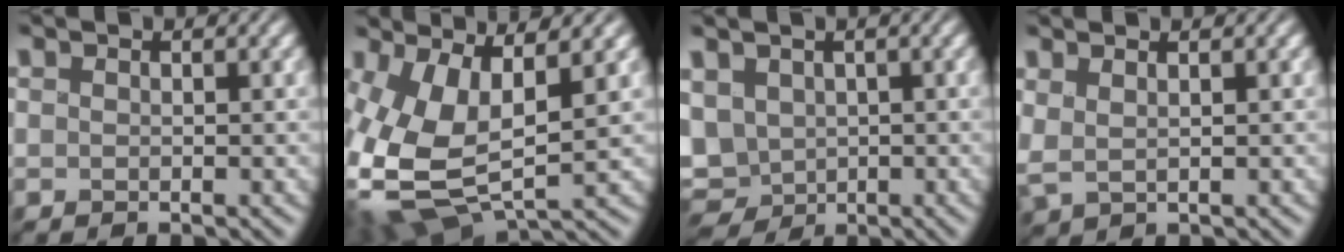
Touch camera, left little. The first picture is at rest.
{"total": 10.7, "force": [0.1, 5.3, 9.3], "torque": [-0.225, -0.021, 0.010]}
{"total": 5.5, "force": [-0.3, 4.3, 3.4], "torque": [-0.084, -0.006, 0.000]}
{"total": 2.1, "force": [1.1, 0.9, 1.6], "torque": [-0.035, 0.006, 0.023]}